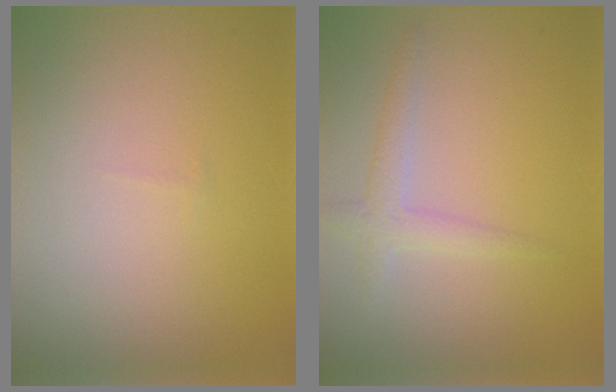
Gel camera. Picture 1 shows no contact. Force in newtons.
{"total": 2.0, "press": 2.0, "slide": 0.1}